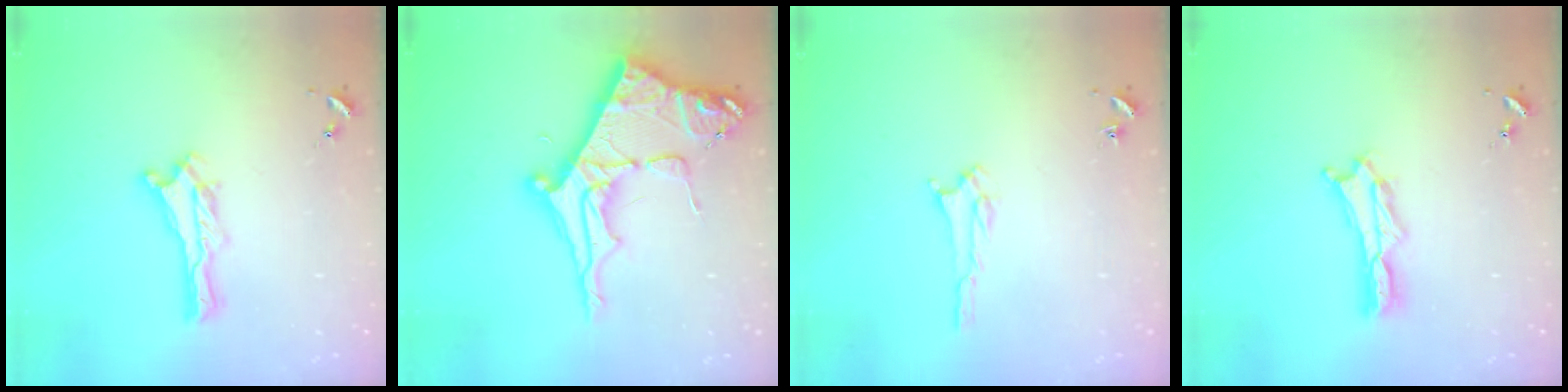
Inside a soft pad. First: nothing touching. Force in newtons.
{"total": 10.1, "press": 10.1, "slide": 1.1}
{"total": 1.5, "press": 1.5, "slide": 0.2}
{"total": 2.0, "press": 2.0, "slide": 0.3}